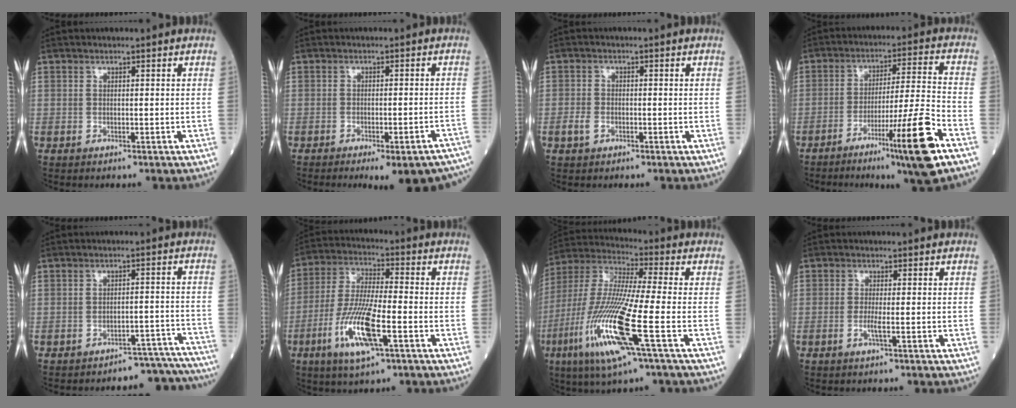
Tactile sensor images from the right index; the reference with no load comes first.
{"total": 12.6, "force": [-11.0, 1.3, 6.0], "torque": [-0.026, 0.002, -0.124]}
{"total": 2.0, "force": [-0.8, 1.3, 1.2], "torque": [-0.027, 0.003, -0.014]}
{"total": 13.6, "force": [-7.3, -1.4, 11.4], "torque": [-0.188, -0.021, -0.119]}
{"total": 11.1, "force": [-11.0, 1.4, -0.2], "torque": [0.035, 0.039, -0.126]}
{"total": 12.5, "force": [-4.8, 2.1, 11.4], "torque": [-0.236, -0.016, -0.088]}
{"total": 18.0, "force": [-6.3, 0.8, 16.8], "torque": [-0.371, -0.025, -0.125]}
{"total": 1.8, "force": [-0.6, 0.0, 1.7], "torque": [-0.038, -0.004, -0.013]}